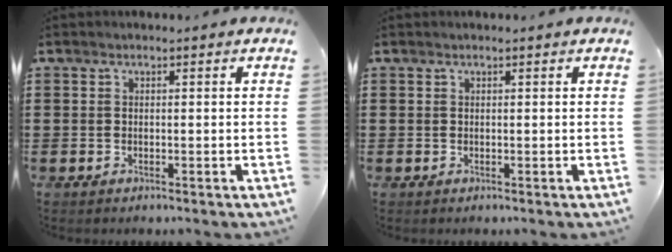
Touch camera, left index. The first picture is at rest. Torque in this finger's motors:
{"motor_torque": [0.10, 0.12, -0.06, -0.01]}